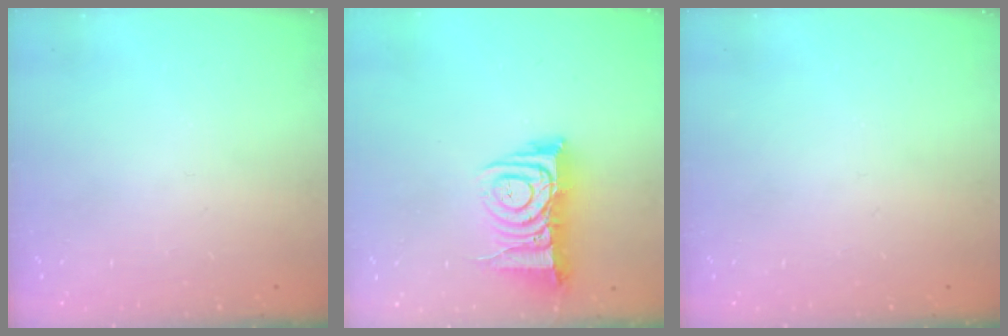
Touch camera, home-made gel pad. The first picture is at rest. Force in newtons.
{"total": 10.5, "press": 10.4, "slide": 1.0}
{"total": 0.0}